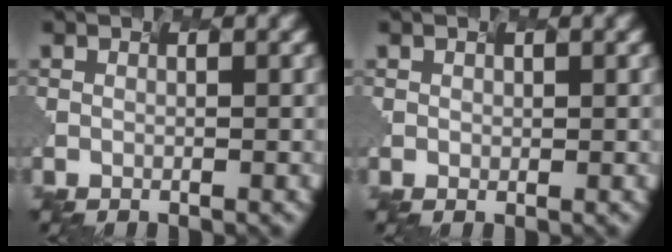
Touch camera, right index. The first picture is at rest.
{"total": 0.8, "force": [0.0, -0.2, -0.8], "torque": [0.004, -0.002, 0.016]}